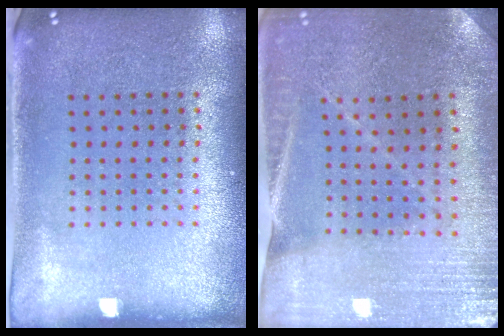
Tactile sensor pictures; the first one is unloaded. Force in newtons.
{"total": 0.9, "press": 0.9, "slide": 0.1}